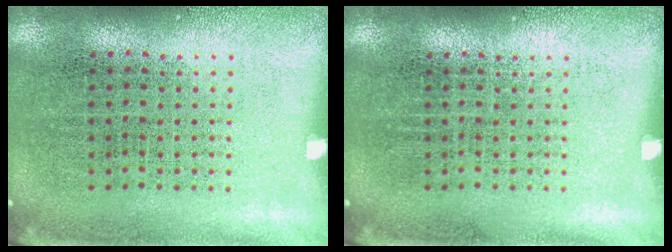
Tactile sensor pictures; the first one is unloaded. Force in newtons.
{"total": 0.0}